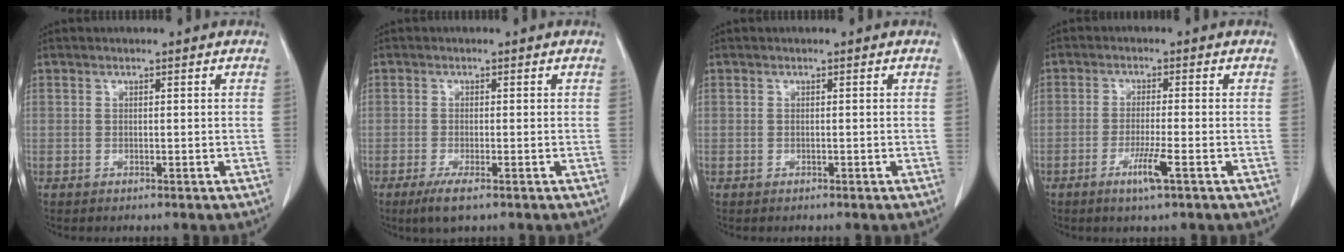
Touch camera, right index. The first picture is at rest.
{"total": 3.1, "force": [-1.8, 0.6, 2.4], "torque": [-0.048, -0.007, -0.032]}
{"total": 0.0}
{"total": 3.6, "force": [-1.7, -0.3, 3.2], "torque": [-0.064, -0.009, -0.033]}